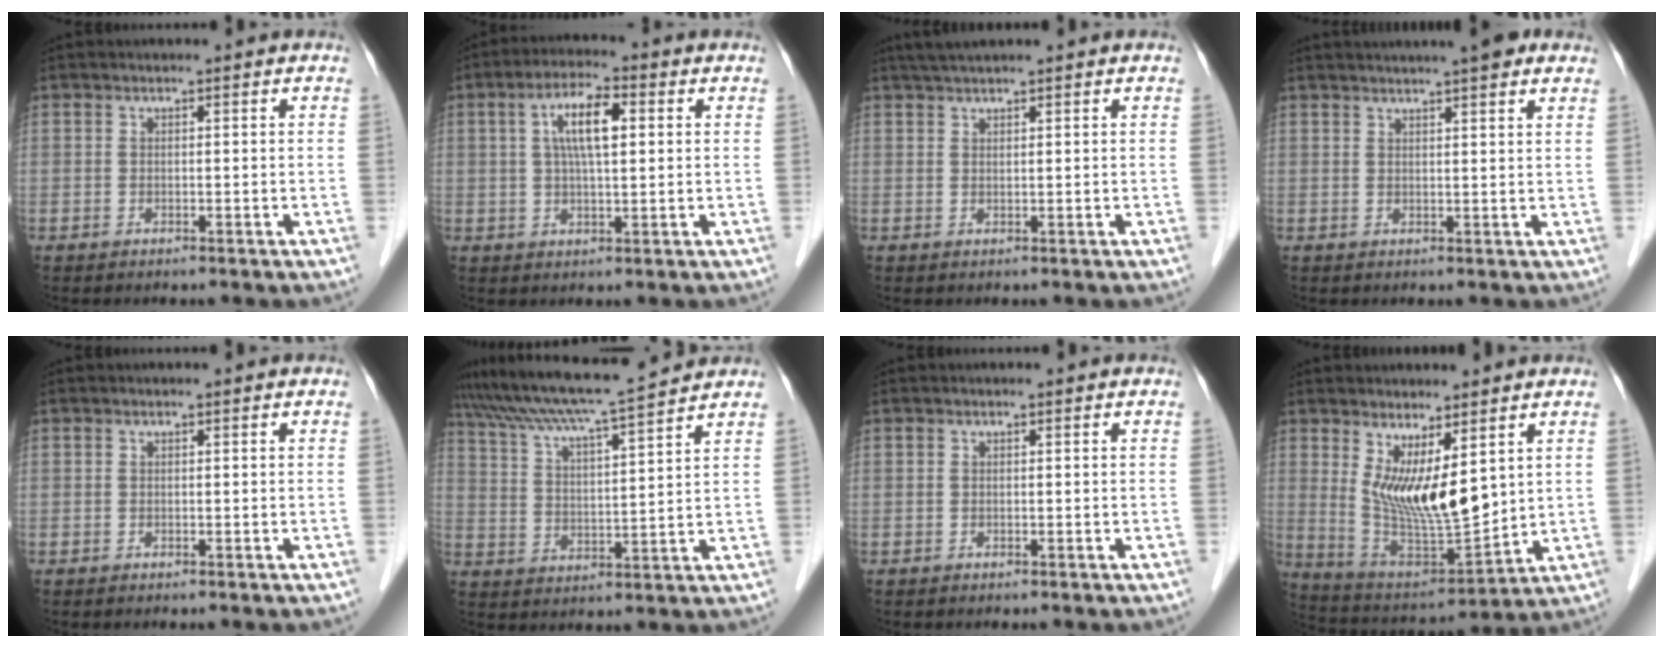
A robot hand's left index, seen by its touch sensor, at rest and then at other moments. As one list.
[{"total": 7.2, "force": [1.7, 1.9, 6.7], "torque": [-0.127, 0.017, 0.029]}, {"total": 2.4, "force": [2.0, -0.4, 1.2], "torque": [-0.026, 0.013, 0.042]}, {"total": 8.2, "force": [6.5, 0.7, 4.9], "torque": [-0.068, 0.027, 0.079]}, {"total": 0.0}, {"total": 13.5, "force": [12.2, -1.3, 5.6], "torque": [-0.107, 0.009, 0.196]}, {"total": 0.0}, {"total": 10.7, "force": [3.6, 2.7, 9.7], "torque": [-0.180, -0.023, 0.085]}]